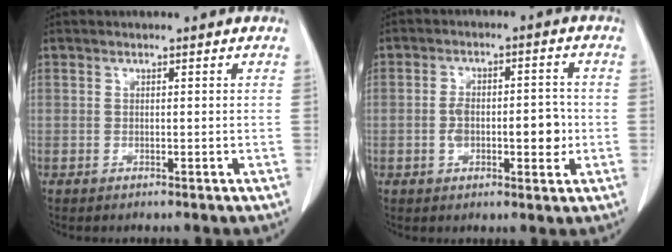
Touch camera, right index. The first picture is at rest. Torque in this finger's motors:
{"motor_torque": [0.86, -0.23, 0.38, 0.10]}